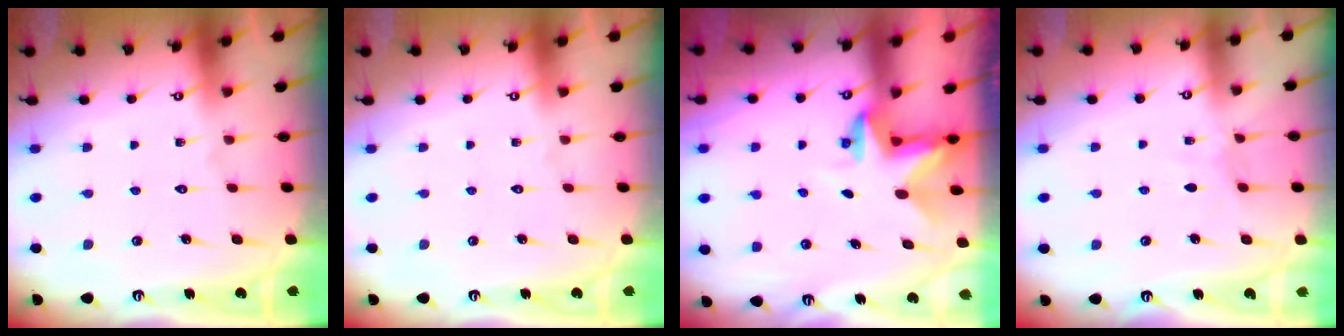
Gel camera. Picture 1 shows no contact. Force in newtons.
{"total": 0.0}
{"total": 2.8, "press": 2.8, "slide": 0.2}
{"total": 2.9, "press": 2.8, "slide": 0.4}